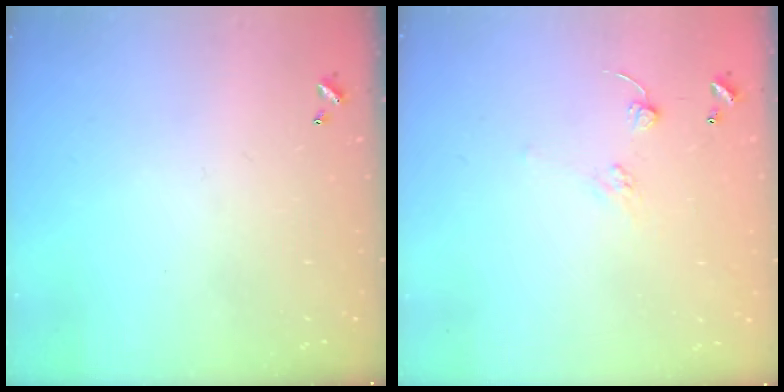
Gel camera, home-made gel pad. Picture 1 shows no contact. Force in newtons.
{"total": 6.5, "press": 6.4, "slide": 0.6}